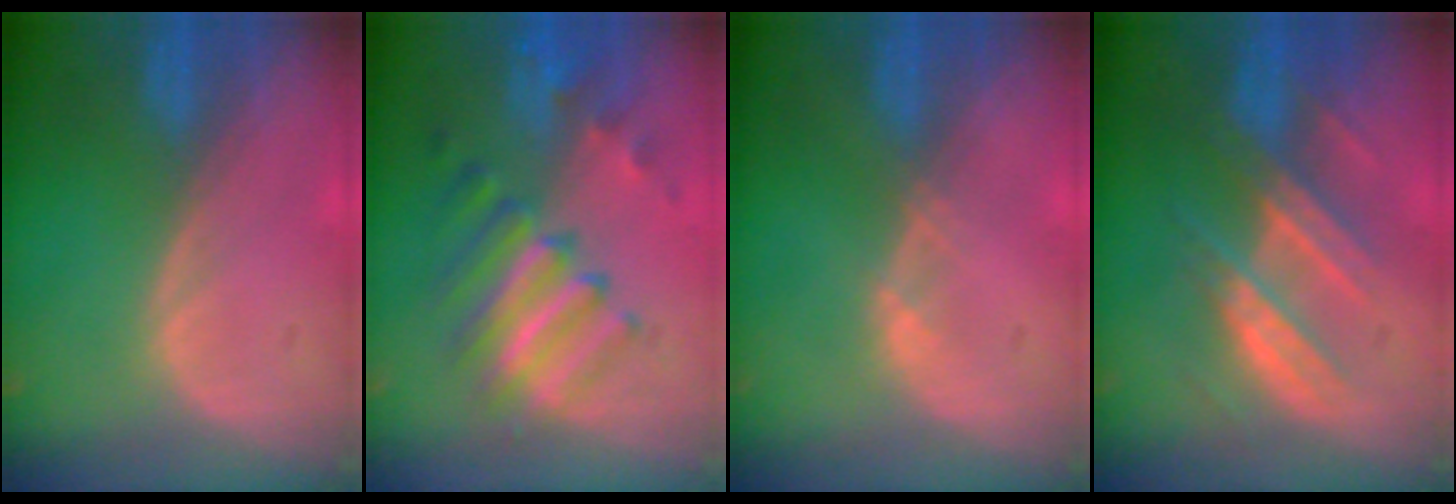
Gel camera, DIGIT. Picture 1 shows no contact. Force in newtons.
{"total": 9.6, "press": 8.3, "slide": 4.7}
{"total": 0.8, "press": 0.8, "slide": 0.1}
{"total": 8.3, "press": 7.6, "slide": 3.3}